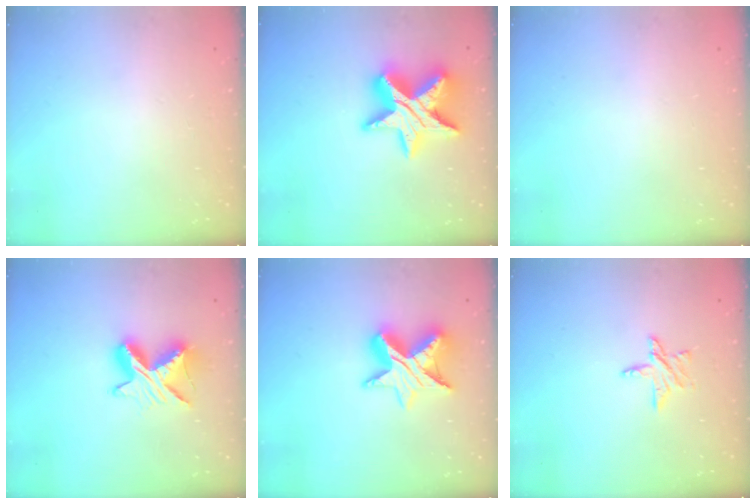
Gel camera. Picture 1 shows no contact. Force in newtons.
{"total": 17.8, "press": 17.7, "slide": 1.3}
{"total": 0.0}
{"total": 10.2, "press": 10.1, "slide": 0.6}
{"total": 11.4, "press": 11.4, "slide": 0.6}
{"total": 6.6, "press": 6.6, "slide": 0.3}